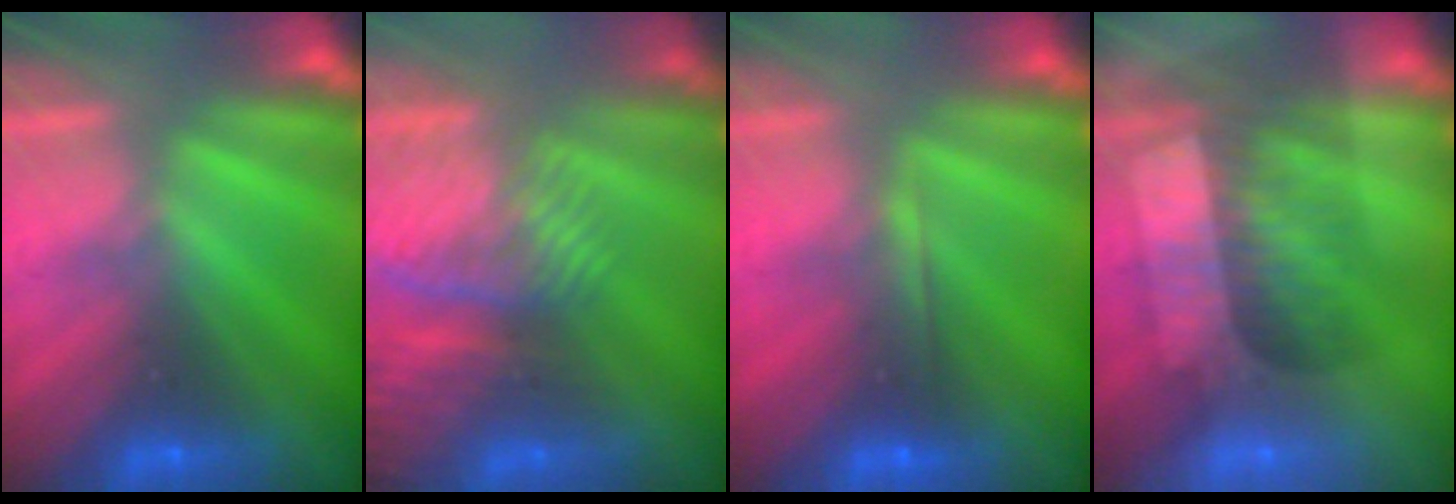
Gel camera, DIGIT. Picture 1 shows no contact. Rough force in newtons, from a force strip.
{"total": 7.9}
{"total": 2.0}
{"total": 2.9}